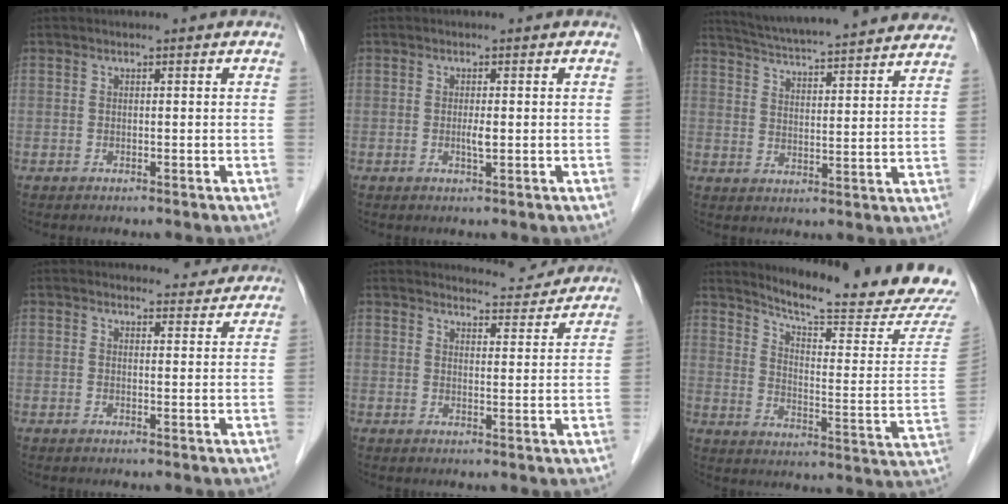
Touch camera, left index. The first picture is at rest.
{"total": 1.3, "force": [-0.1, 0.1, 1.3], "torque": [-0.025, -0.002, -0.001]}
{"total": 25.7, "force": [23.5, 2.2, 10.1], "torque": [-0.164, -0.009, 0.308]}
{"total": 5.1, "force": [4.9, 1.3, 0.2], "torque": [0.006, 0.002, 0.048]}
{"total": 7.8, "force": [7.7, 1.0, 0.3], "torque": [0.000, -0.001, 0.090]}
{"total": 20.6, "force": [19.6, -0.6, 6.5], "torque": [-0.107, -0.108, 0.248]}